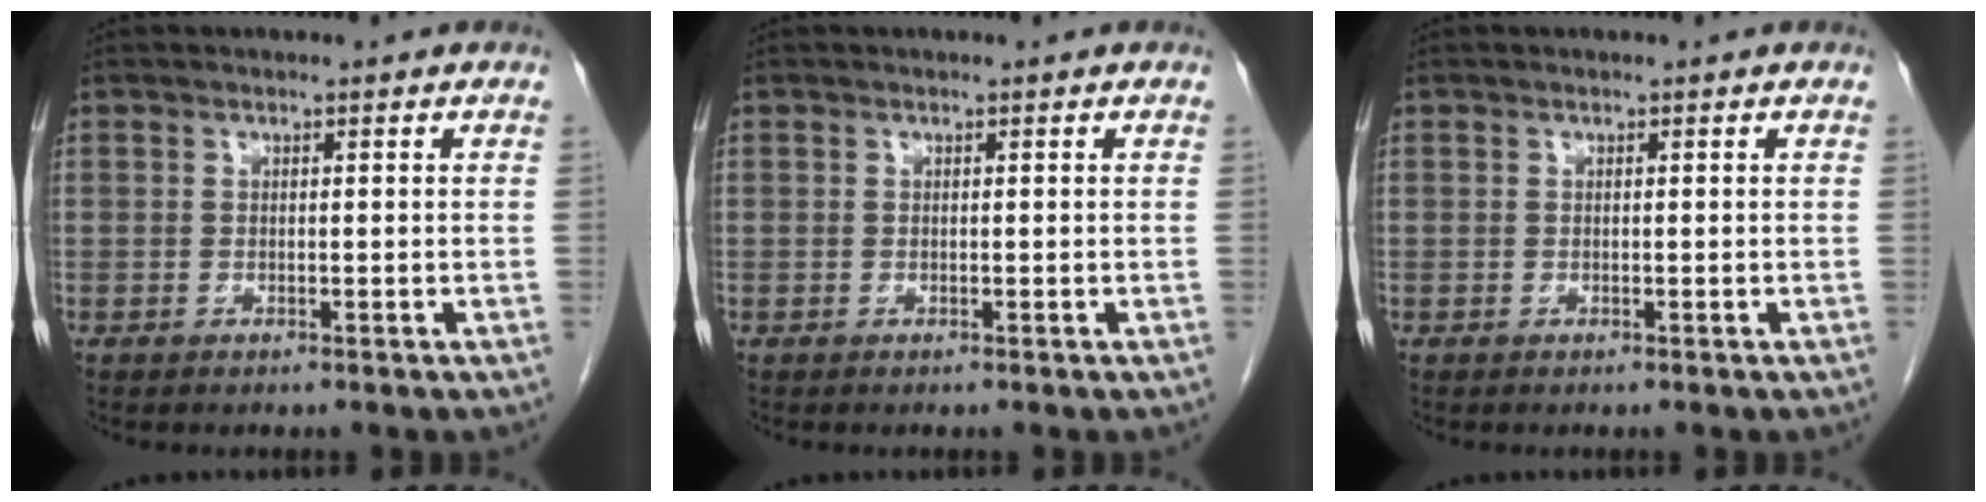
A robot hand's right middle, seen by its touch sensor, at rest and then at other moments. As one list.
[{"total": 0.0}, {"total": 0.0}]